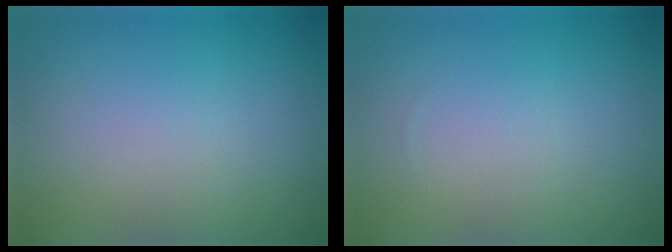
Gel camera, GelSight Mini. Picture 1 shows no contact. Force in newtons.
{"total": 0.0}